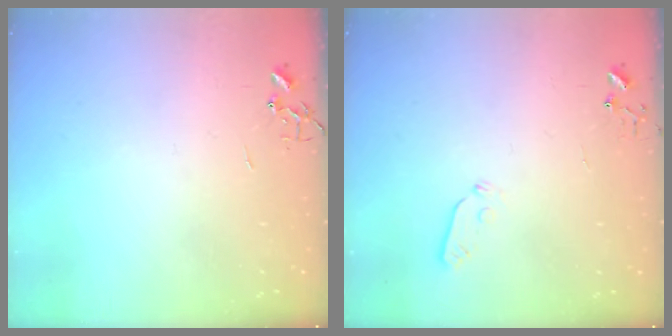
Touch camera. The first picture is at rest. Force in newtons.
{"total": 3.5, "press": 3.5, "slide": 0.4}